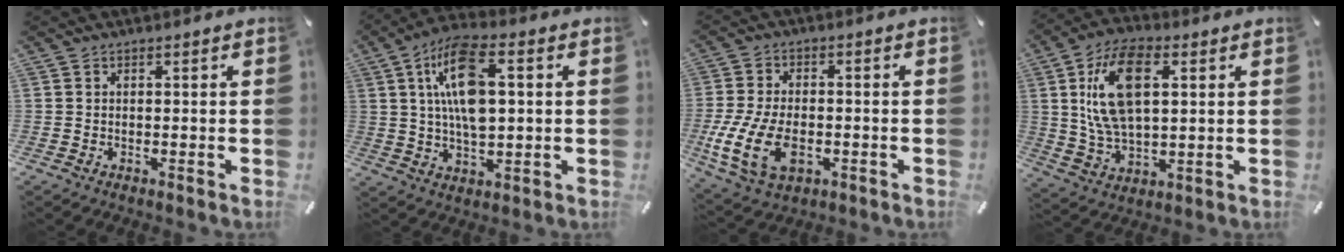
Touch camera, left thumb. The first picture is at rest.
{"total": 14.0, "force": [3.1, 6.3, 12.1], "torque": [-0.252, -0.002, 0.050]}
{"total": 13.0, "force": [-3.5, 8.1, 9.5], "torque": [-0.212, -0.001, -0.060]}
{"total": 14.7, "force": [4.0, 8.2, 11.6], "torque": [-0.258, 0.002, 0.066]}